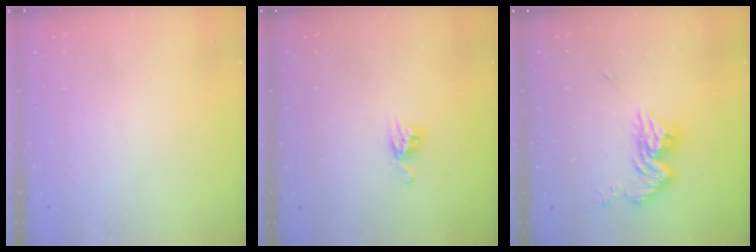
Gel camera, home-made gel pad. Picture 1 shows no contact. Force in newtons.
{"total": 6.0, "press": 6.0, "slide": 0.4}
{"total": 12.8, "press": 12.8, "slide": 1.1}